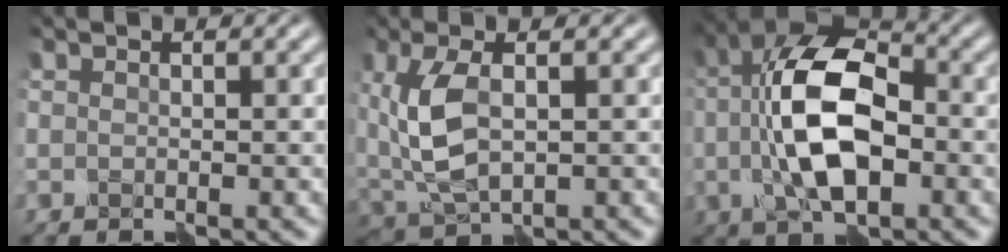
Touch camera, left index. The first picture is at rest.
{"total": 5.9, "force": [0.9, 3.0, 5.1], "torque": [-0.121, 0.002, 0.018]}
{"total": 10.1, "force": [-0.2, 4.8, 8.9], "torque": [-0.167, 0.016, -0.011]}